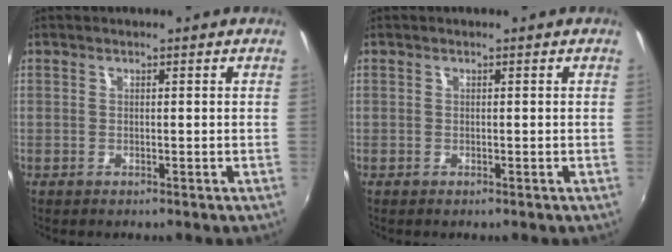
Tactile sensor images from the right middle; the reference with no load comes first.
{"total": 0.0}